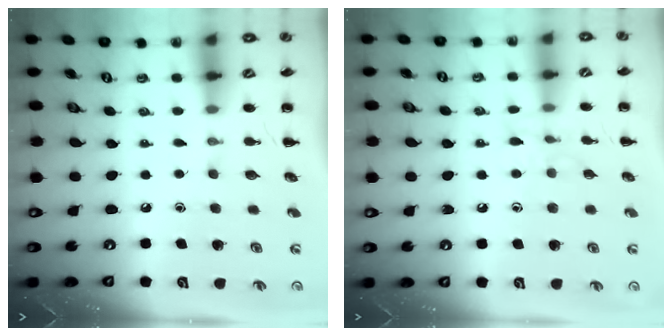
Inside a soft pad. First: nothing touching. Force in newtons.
{"total": 7.0, "press": 6.9, "slide": 1.1}